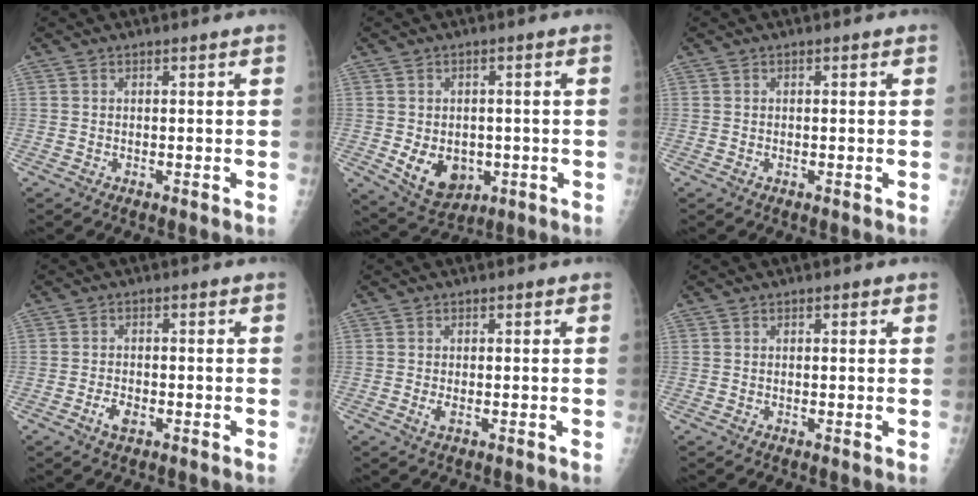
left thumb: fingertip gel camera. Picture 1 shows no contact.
{"total": 9.0, "force": [-1.8, 6.7, 5.7], "torque": [-0.066, -0.001, -0.011]}
{"total": 0.5, "force": [-0.2, 0.3, 0.4], "torque": [-0.007, 0.004, -0.003]}
{"total": 3.1, "force": [-1.5, 1.7, 2.1], "torque": [-0.036, 0.008, -0.026]}
{"total": 1.6, "force": [-0.4, 0.7, 1.4], "torque": [-0.033, -0.002, -0.009]}
{"total": 0.9, "force": [0.4, 0.5, 0.6], "torque": [-0.005, 0.001, 0.002]}